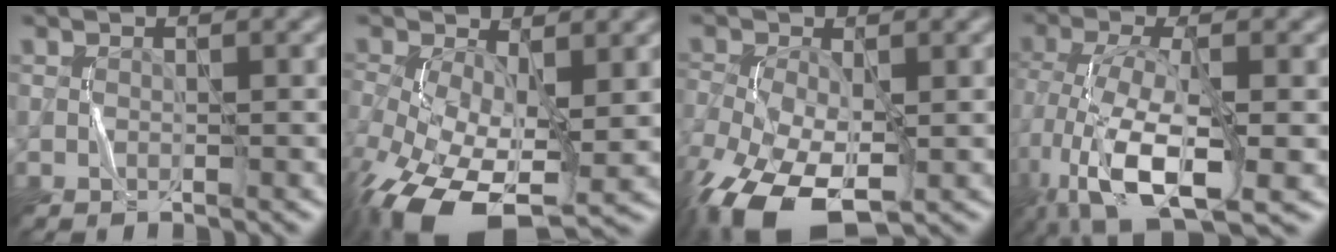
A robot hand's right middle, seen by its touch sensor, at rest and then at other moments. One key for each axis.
{"total": 11.9, "fx": -3.5, "fy": 6.3, "fz": 9.5, "tx": -0.206, "ty": -0.043, "tz": -0.050}
{"total": 10.1, "fx": -4.5, "fy": 5.2, "fz": 7.4, "tx": -0.174, "ty": -0.038, "tz": -0.080}
{"total": 11.6, "fx": -4.7, "fy": 4.3, "fz": 9.8, "tx": -0.197, "ty": -0.008, "tz": -0.088}